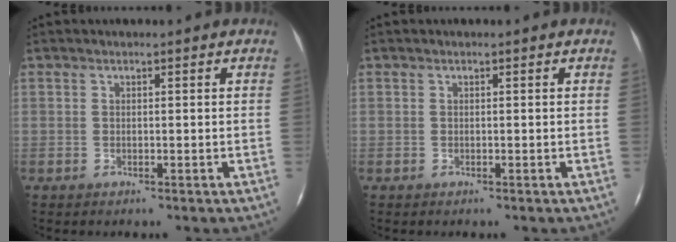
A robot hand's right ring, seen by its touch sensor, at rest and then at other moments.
{"total": 0.0}